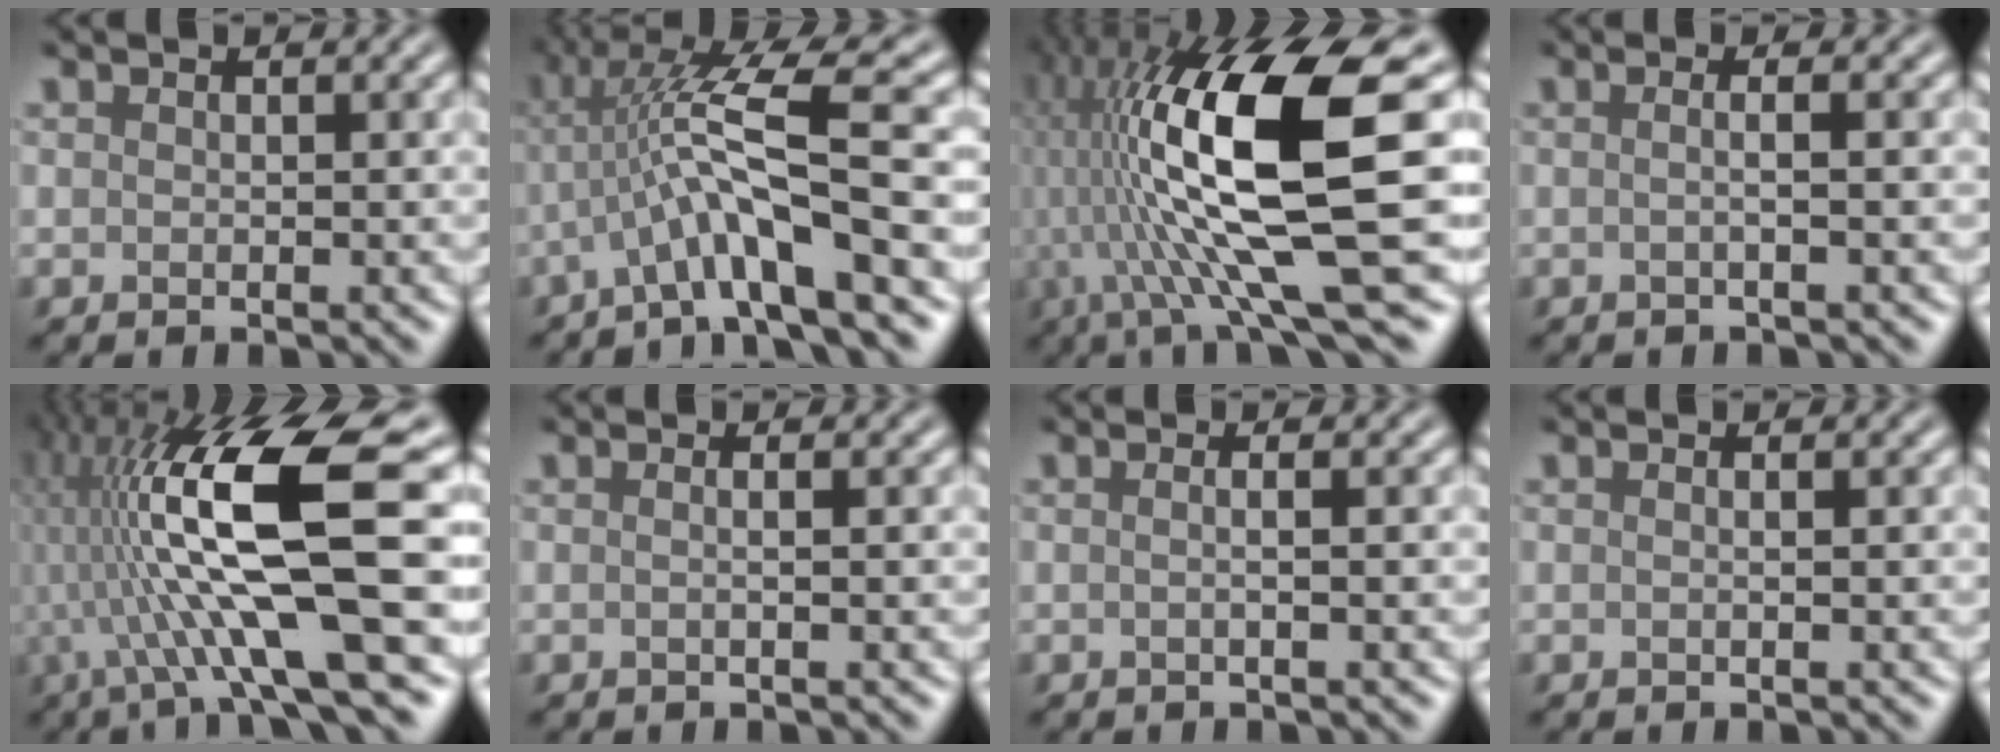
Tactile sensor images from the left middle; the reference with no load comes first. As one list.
[{"total": 8.2, "force": [-1.5, 1.3, 7.9], "torque": [-0.138, 0.022, -0.028]}, {"total": 15.7, "force": [0.7, 3.6, 15.2], "torque": [-0.285, 0.006, 0.023]}, {"total": 2.1, "force": [0.2, 0.9, 1.9], "torque": [-0.012, 0.001, -0.020]}, {"total": 14.9, "force": [0.4, 3.3, 14.5], "torque": [-0.274, 0.011, 0.017]}, {"total": 1.9, "force": [0.4, 1.0, 1.6], "torque": [-0.001, 0.006, -0.018]}, {"total": 2.2, "force": [0.4, 1.2, 1.9], "torque": [-0.004, 0.007, -0.020]}, {"total": 1.0, "force": [0.2, 0.5, 0.8], "torque": [0.003, -0.004, -0.011]}]